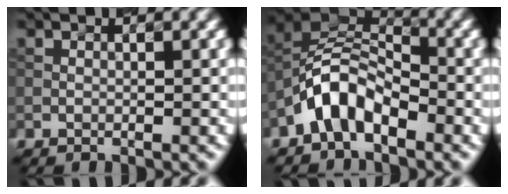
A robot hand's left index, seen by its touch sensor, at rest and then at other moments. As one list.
[{"total": 5.4, "force": [-3.0, 2.9, 3.4], "torque": [-0.059, 0.016, -0.067]}]